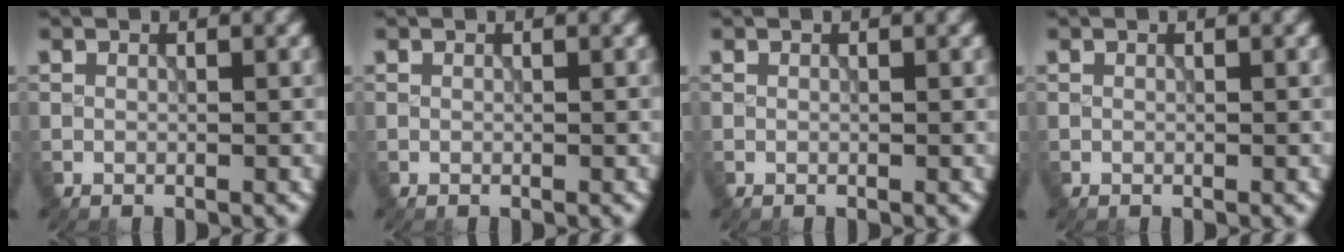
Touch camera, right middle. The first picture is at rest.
{"total": 0.0}
{"total": 0.0}
{"total": 0.0}